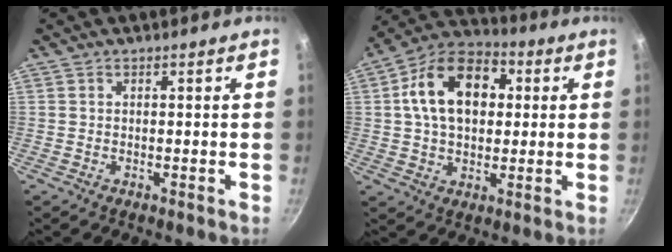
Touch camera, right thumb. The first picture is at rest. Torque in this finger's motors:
{"motor_torque": [0.68, 3.28, 1.40, 0.32, 0.13]}